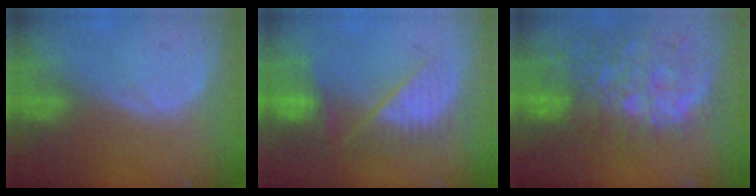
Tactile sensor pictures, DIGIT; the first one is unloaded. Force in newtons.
{"total": 9.6, "press": 8.2, "slide": 5.0}
{"total": 13.2, "press": 10.8, "slide": 7.6}